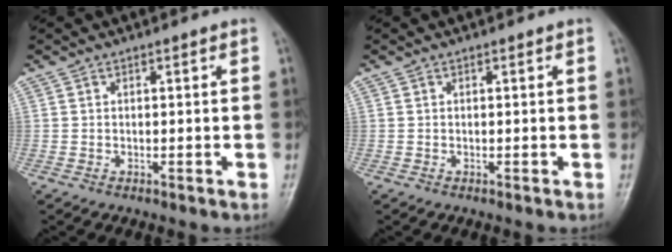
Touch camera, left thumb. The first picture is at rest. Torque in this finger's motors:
{"motor_torque": [0.00, 0.00, 0.00, 0.00, 0.00]}